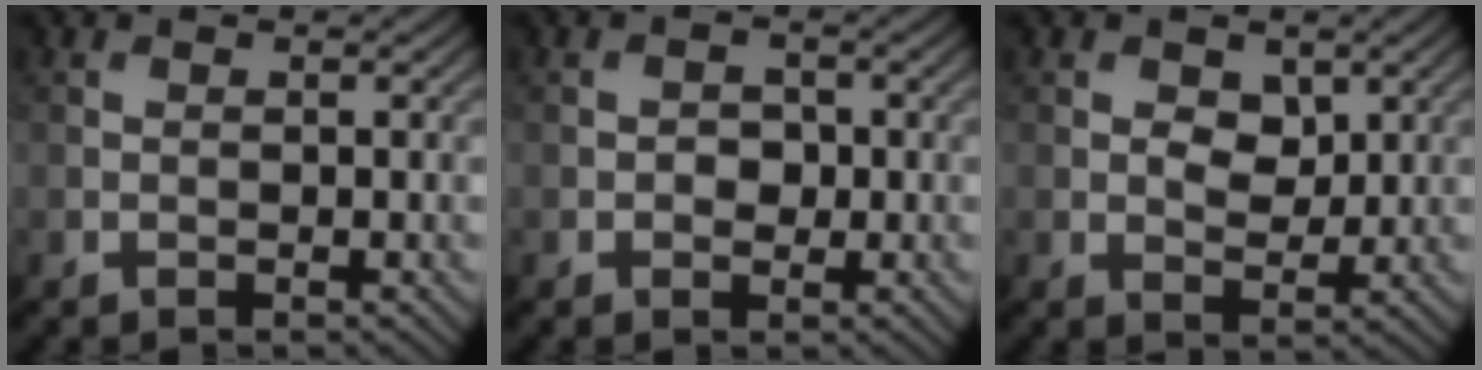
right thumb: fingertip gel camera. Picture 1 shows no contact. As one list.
[{"total": 1.8, "force": [-0.2, 1.5, 1.0], "torque": [-0.016, -0.006, -0.007]}, {"total": 3.4, "force": [1.2, 2.2, 2.2], "torque": [-0.045, -0.006, 0.017]}]